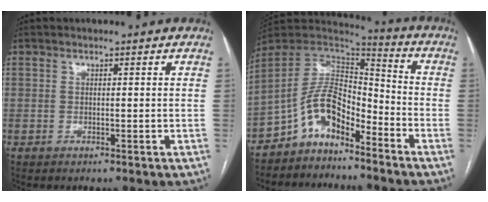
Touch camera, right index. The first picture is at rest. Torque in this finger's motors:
{"motor_torque": [0.07, -0.14, -0.03, -0.08]}